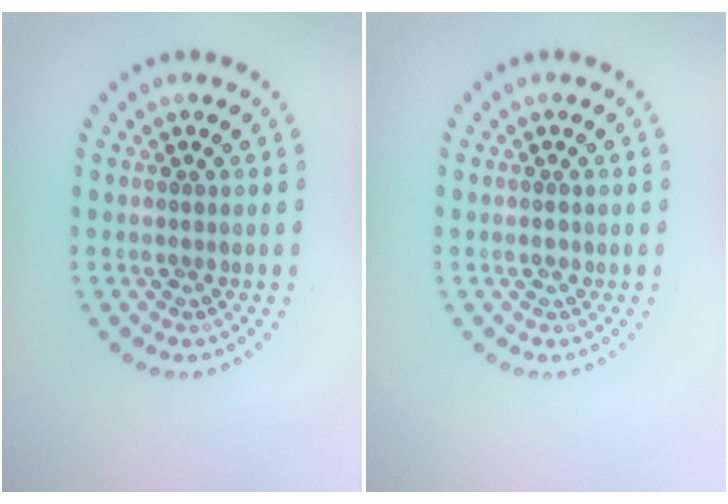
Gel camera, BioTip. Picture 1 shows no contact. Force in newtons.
{"total": 0.8, "press": 0.8, "slide": 0.1}